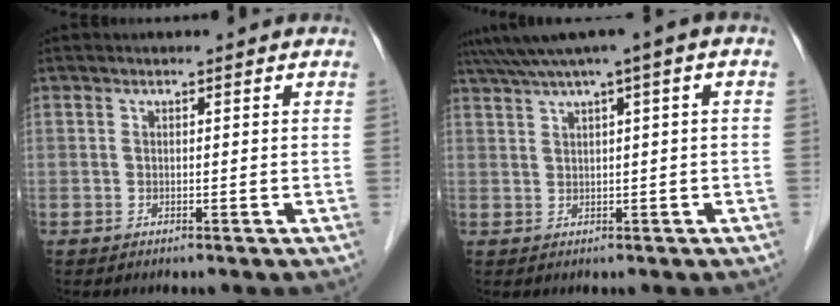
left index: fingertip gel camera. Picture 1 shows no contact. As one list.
[{"total": 6.0, "force": [2.9, 0.0, 5.2], "torque": [-0.098, 0.036, 0.052]}]